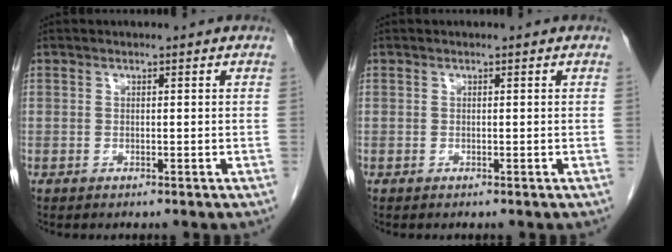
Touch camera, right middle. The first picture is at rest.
{"total": 0.0}